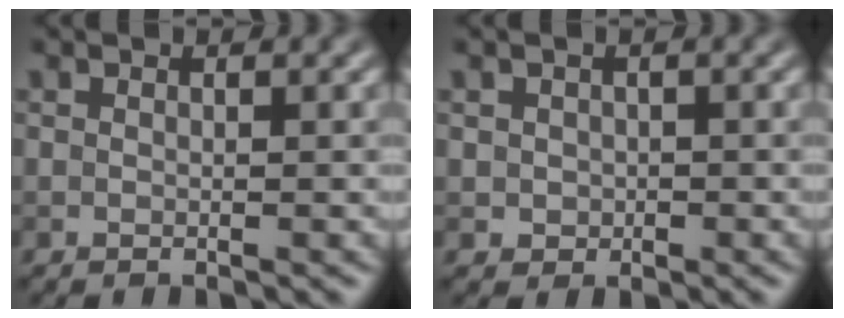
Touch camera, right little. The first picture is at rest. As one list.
[{"total": 1.2, "force": [0.0, 1.2, 0.3], "torque": [-0.002, -0.004, -0.001]}]